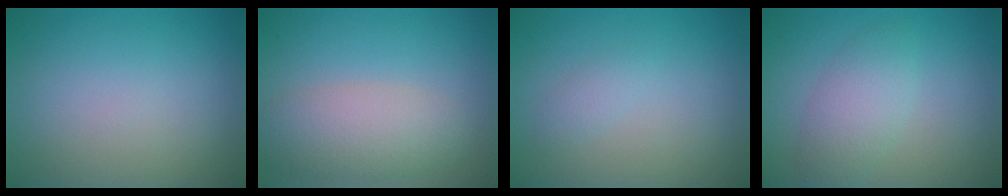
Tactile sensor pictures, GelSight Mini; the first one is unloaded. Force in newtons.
{"total": 4.7, "press": 4.7, "slide": 0.2}
{"total": 1.0, "press": 1.0, "slide": 0.1}
{"total": 3.3, "press": 3.3, "slide": 0.1}